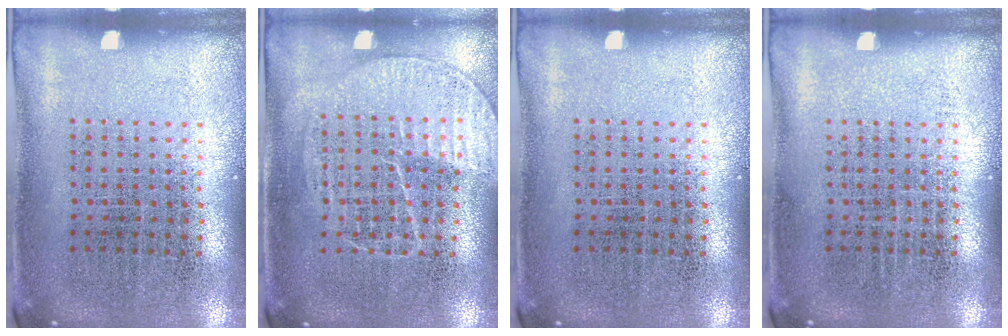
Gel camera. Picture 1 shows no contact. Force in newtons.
{"total": 1.3, "press": 1.3, "slide": 0.3}
{"total": 0.0}
{"total": 0.0}